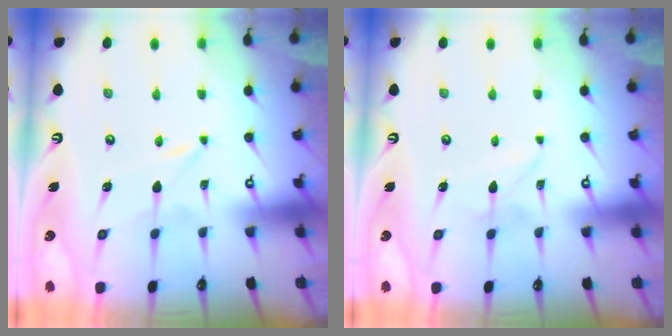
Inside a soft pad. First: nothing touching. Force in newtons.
{"total": 1.9, "press": 1.9, "slide": 0.2}